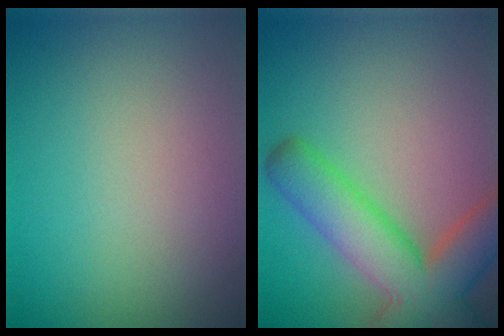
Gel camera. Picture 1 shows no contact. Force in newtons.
{"total": 8.7, "press": 8.6, "slide": 0.5}